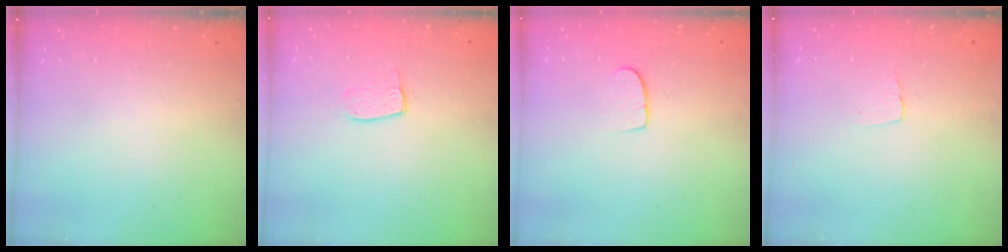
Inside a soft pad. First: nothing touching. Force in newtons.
{"total": 6.1, "press": 6.1, "slide": 0.5}
{"total": 7.3, "press": 7.2, "slide": 0.5}
{"total": 4.1, "press": 4.1, "slide": 0.2}